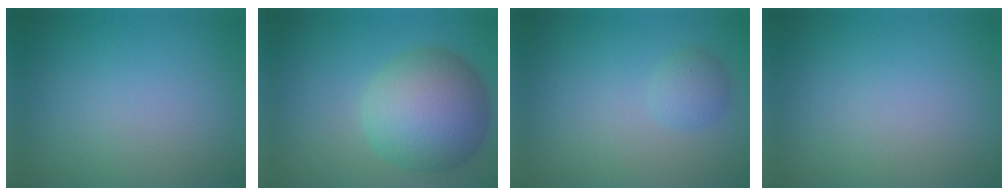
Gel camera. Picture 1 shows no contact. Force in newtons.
{"total": 9.4, "press": 9.4, "slide": 0.2}
{"total": 1.7, "press": 1.7, "slide": 0.1}
{"total": 0.0}